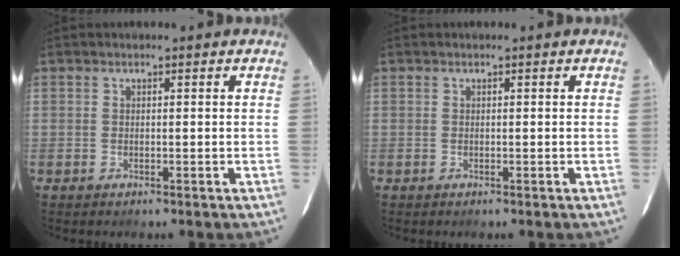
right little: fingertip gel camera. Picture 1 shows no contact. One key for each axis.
{"total": 0.0}